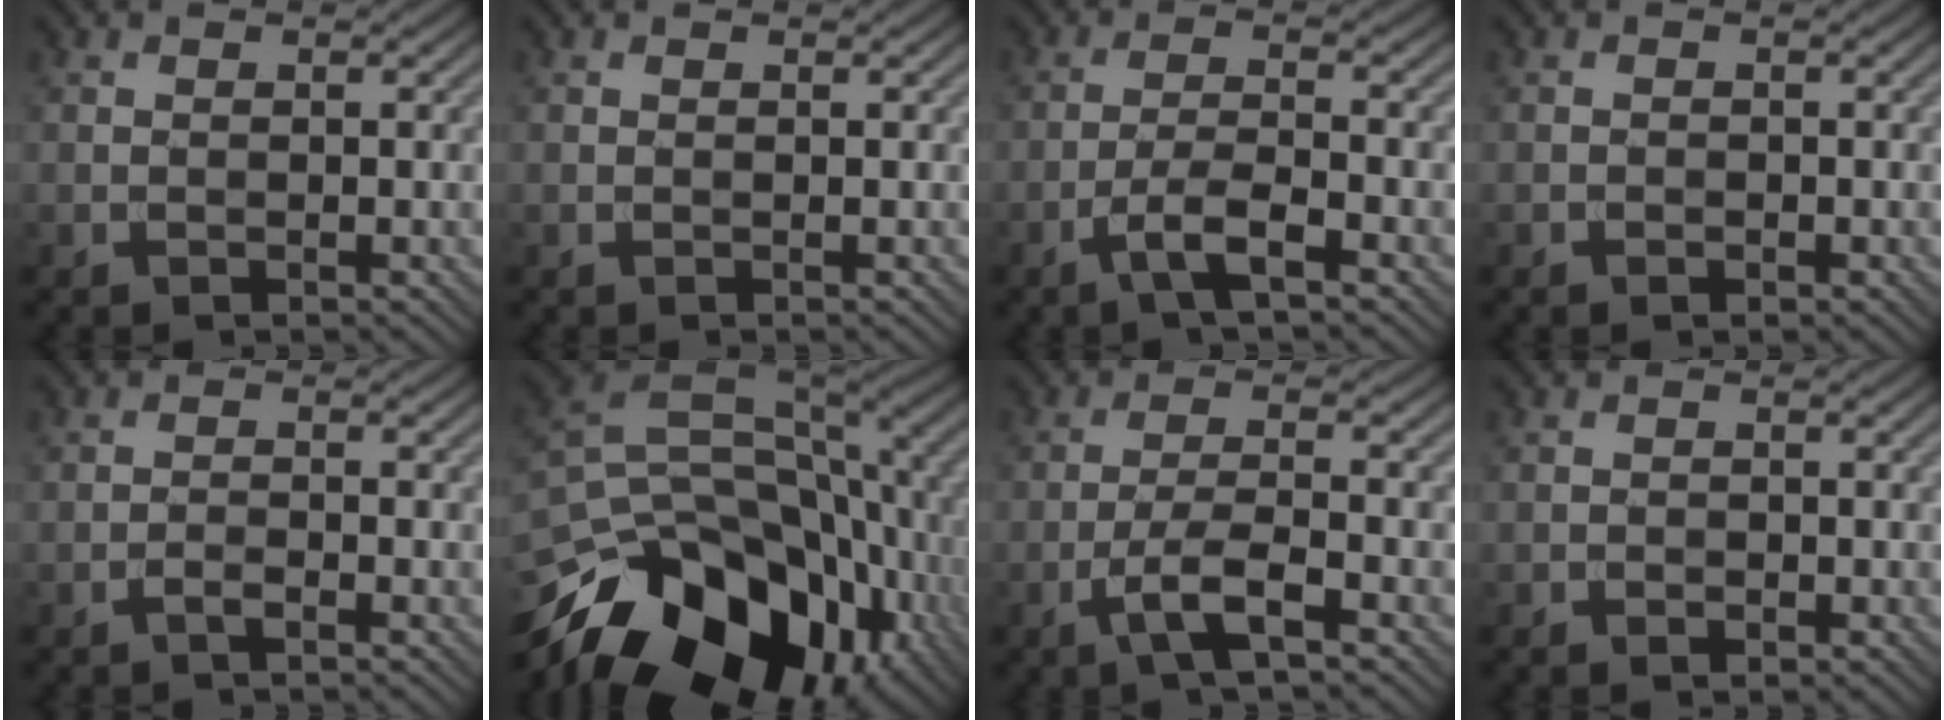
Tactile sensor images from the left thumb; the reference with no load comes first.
{"total": 0.0}
{"total": 4.3, "force": [-2.5, 0.9, 3.3], "torque": [-0.070, 0.007, -0.056]}
{"total": 0.7, "force": [-0.4, 0.4, 0.3], "torque": [-0.002, -0.002, -0.006]}
{"total": 1.5, "force": [-1.1, 0.4, 0.9], "torque": [-0.018, 0.002, -0.022]}
{"total": 18.9, "force": [-9.8, 11.7, 11.2], "torque": [-0.238, -0.035, -0.145]}
{"total": 4.9, "force": [-2.6, 1.0, 4.0], "torque": [-0.081, 0.006, -0.056]}
{"total": 1.0, "force": [-0.6, 0.6, 0.5], "torque": [-0.006, -0.002, -0.010]}